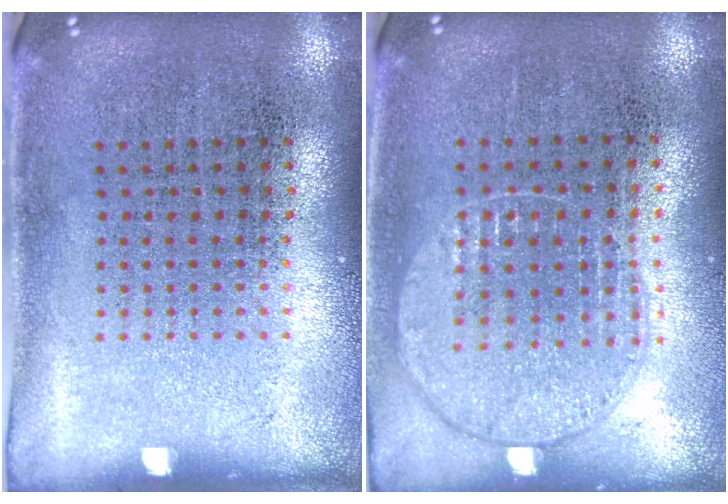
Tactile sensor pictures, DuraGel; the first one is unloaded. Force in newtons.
{"total": 1.0, "press": 0.9, "slide": 0.3}